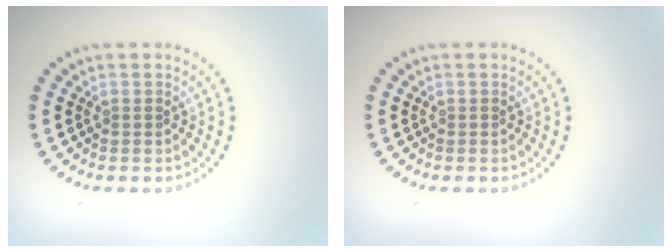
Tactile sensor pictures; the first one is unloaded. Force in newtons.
{"total": 0.0}